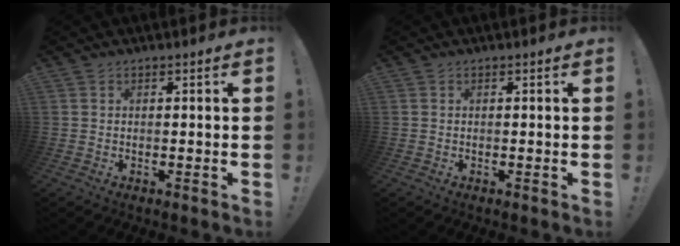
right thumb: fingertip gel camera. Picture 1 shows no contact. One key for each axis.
{"total": 0.0}